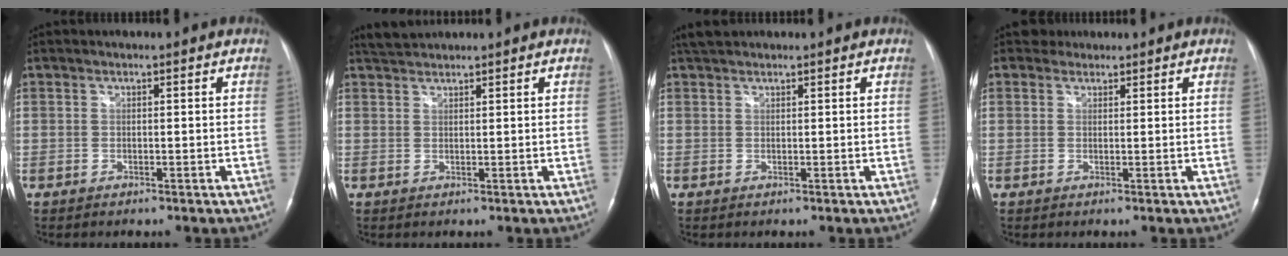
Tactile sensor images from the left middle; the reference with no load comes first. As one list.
[{"total": 2.2, "force": [2.2, -0.1, 0.1], "torque": [-0.011, 0.011, 0.047]}, {"total": 2.2, "force": [2.1, 0.6, 0.7], "torque": [-0.016, 0.015, 0.038]}, {"total": 1.5, "force": [1.3, 0.7, -0.5], "torque": [0.007, 0.007, 0.017]}]